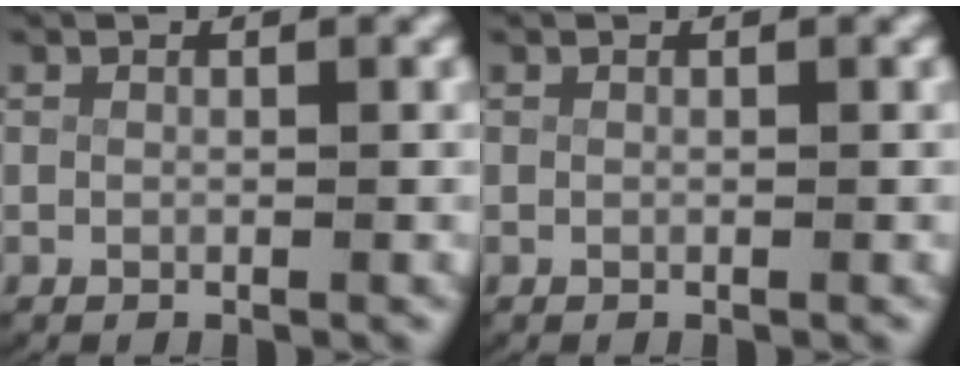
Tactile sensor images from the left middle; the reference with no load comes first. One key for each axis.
{"total": 0.0}